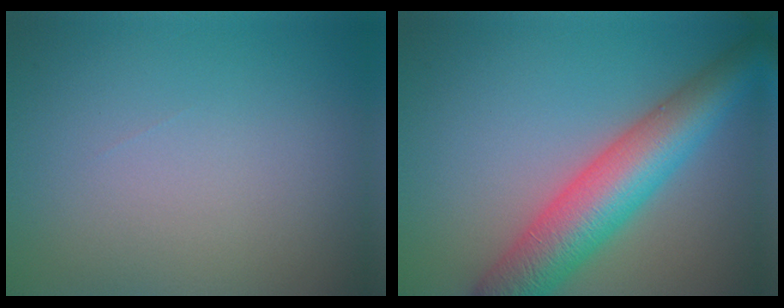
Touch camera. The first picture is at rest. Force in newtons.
{"total": 8.7, "press": 8.7, "slide": 0.2}